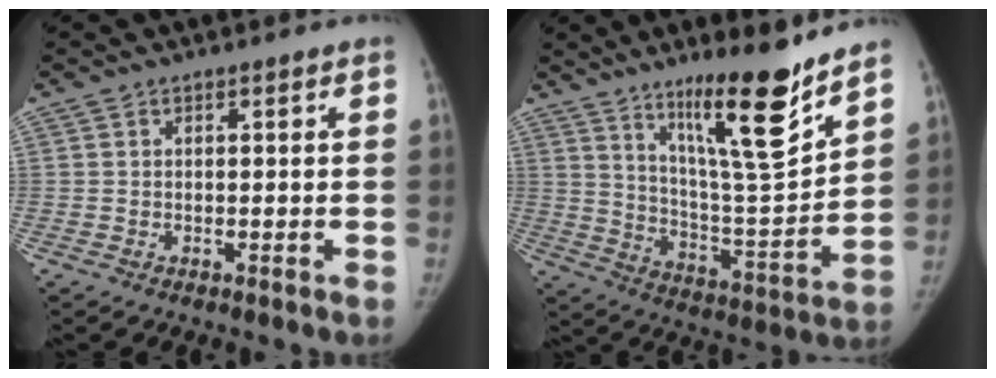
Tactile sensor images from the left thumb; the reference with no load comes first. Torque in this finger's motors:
{"motor_torque": [1.20, -0.40, 1.56, -1.21, 0.46]}